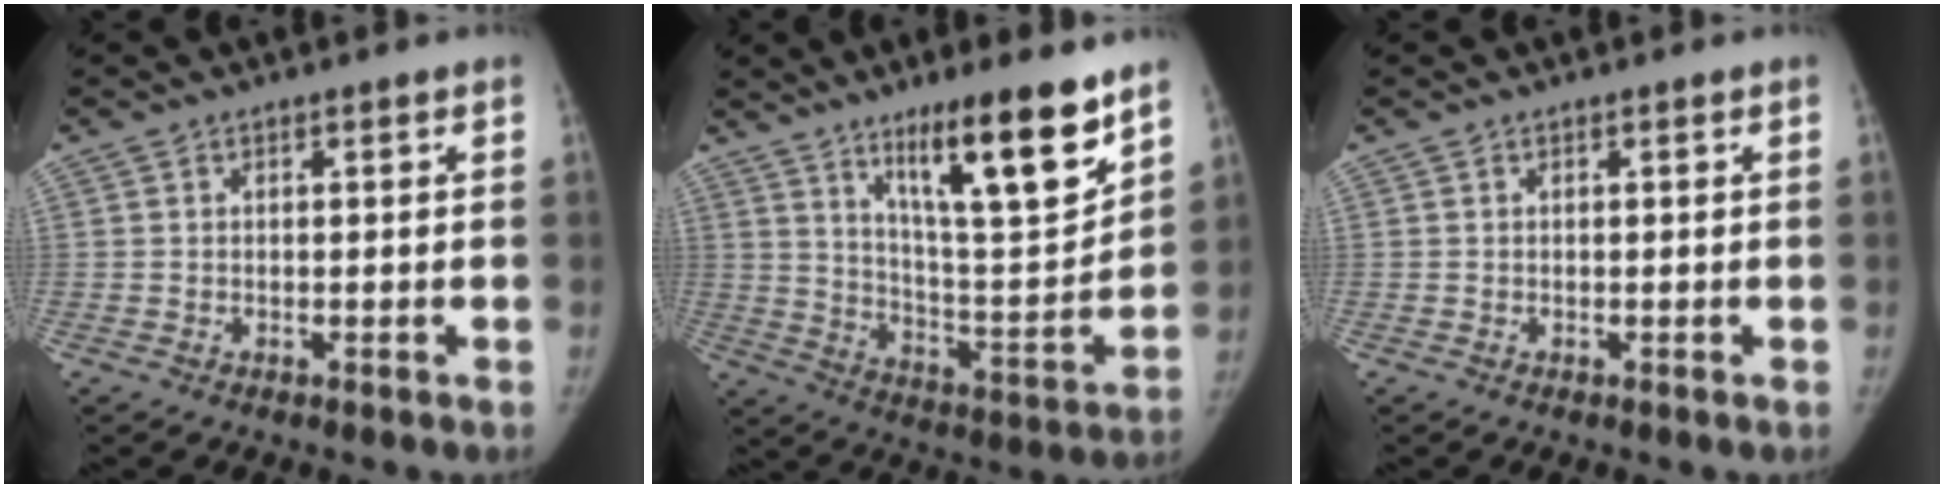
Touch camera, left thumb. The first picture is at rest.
{"total": 18.9, "force": [12.1, 3.5, 14.2], "torque": [-0.190, -0.083, 0.205]}
{"total": 0.0}